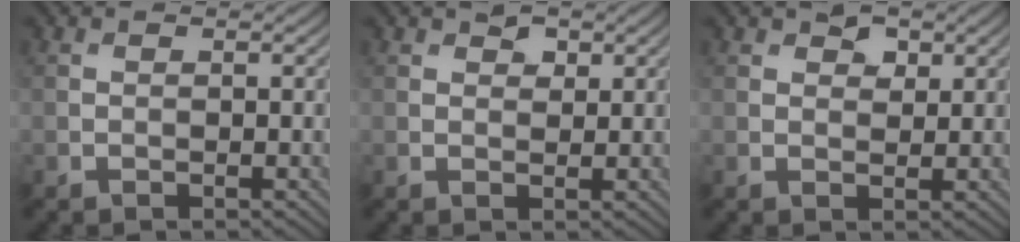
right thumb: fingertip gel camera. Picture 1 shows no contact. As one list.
[{"total": 1.8, "force": [1.2, 1.1, 0.9], "torque": [-0.015, 0.000, 0.020]}, {"total": 2.5, "force": [1.5, 1.5, 1.3], "torque": [-0.020, -0.003, 0.027]}]